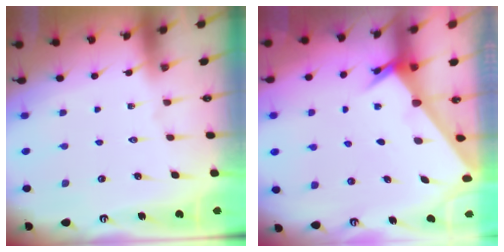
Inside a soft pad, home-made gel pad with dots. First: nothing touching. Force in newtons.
{"total": 2.4, "press": 2.4, "slide": 0.2}